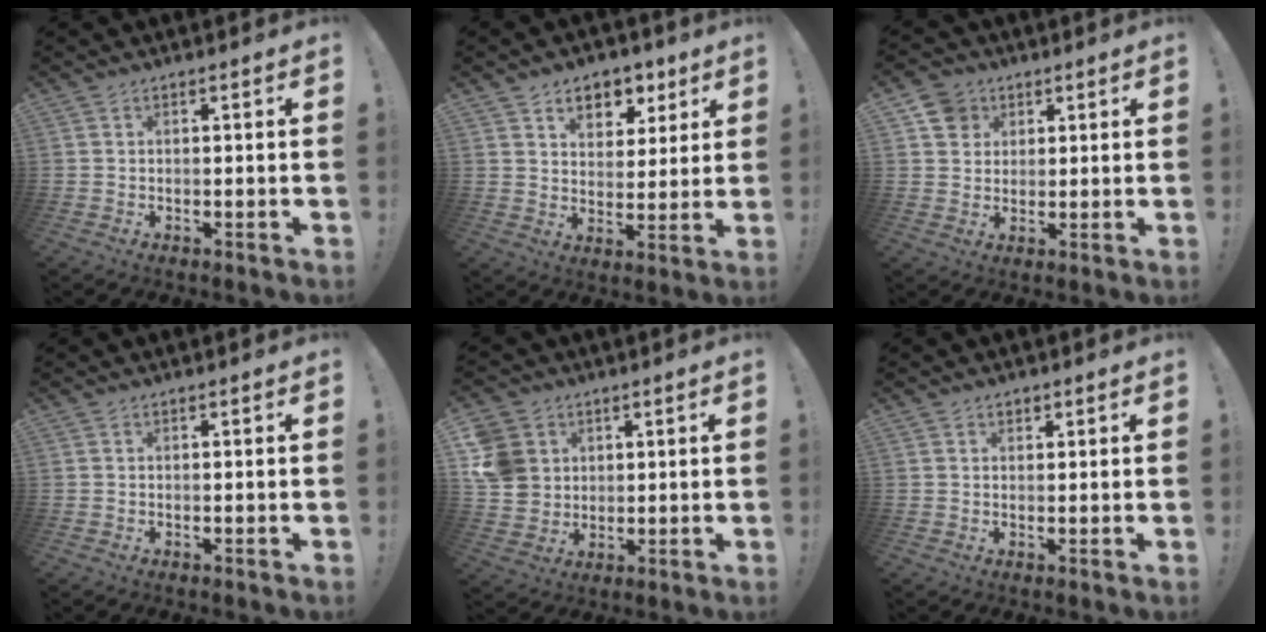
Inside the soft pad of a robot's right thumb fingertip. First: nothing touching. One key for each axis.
{"total": 8.4, "fx": 4.9, "fy": 6.1, "fz": 3.0, "tx": -0.034, "ty": -0.033, "tz": 0.093}
{"total": 7.2, "fx": 3.4, "fy": 6.1, "fz": 1.6, "tx": -0.023, "ty": -0.014, "tz": 0.069}
{"total": 0.0}
{"total": 10.2, "fx": 3.2, "fy": 9.0, "fz": 3.5, "tx": -0.060, "ty": -0.011, "tz": 0.068}
{"total": 1.1, "fx": 0.7, "fy": 0.8, "fz": 0.3, "tx": 0.001, "ty": -0.001, "tz": 0.011}